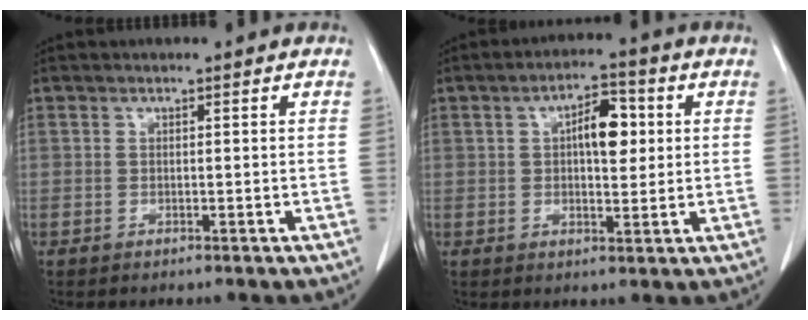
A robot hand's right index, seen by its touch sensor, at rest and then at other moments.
{"total": 6.6, "force": [1.4, 2.7, 5.9], "torque": [-0.093, 0.014, 0.021]}